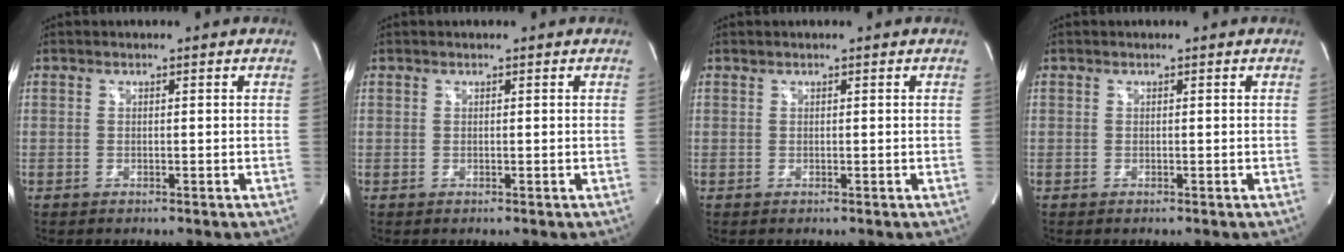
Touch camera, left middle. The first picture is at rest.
{"total": 0.0}
{"total": 0.0}
{"total": 0.0}